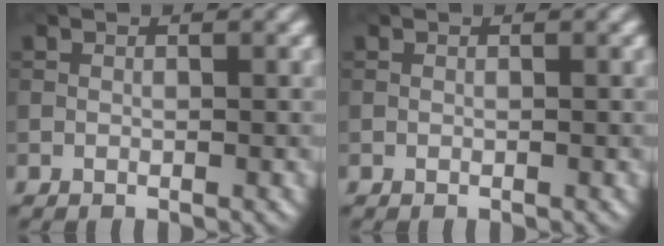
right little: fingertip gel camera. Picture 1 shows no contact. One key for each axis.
{"total": 0.0}